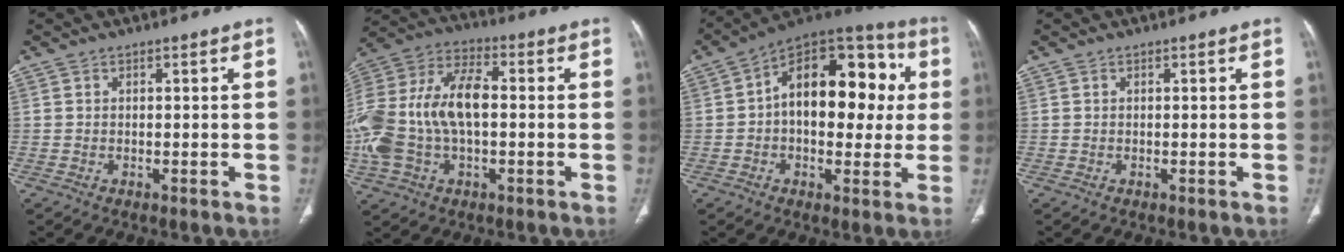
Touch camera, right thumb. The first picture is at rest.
{"total": 21.1, "force": [-0.6, 12.3, 17.2], "torque": [-0.386, 0.029, -0.013]}
{"total": 21.0, "force": [2.3, 12.3, 16.8], "torque": [-0.197, 0.039, 0.025]}
{"total": 0.0}